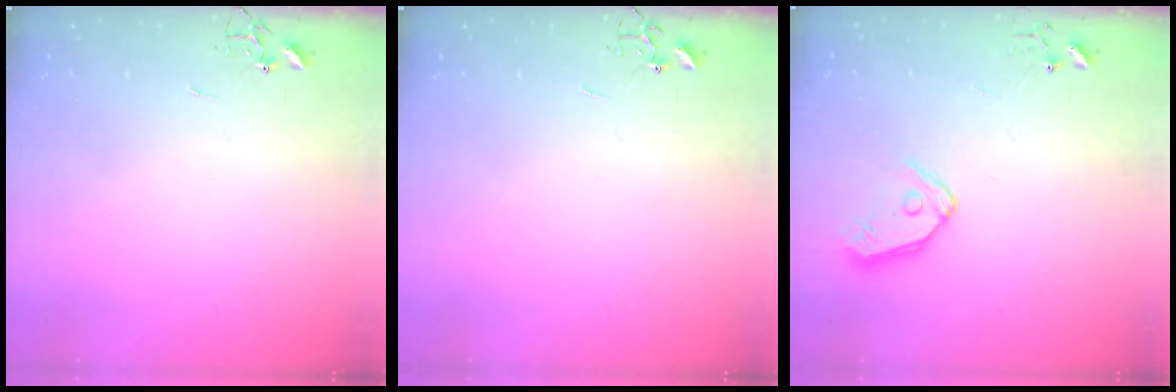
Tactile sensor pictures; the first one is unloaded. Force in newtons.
{"total": 0.0}
{"total": 9.4, "press": 9.4, "slide": 0.7}